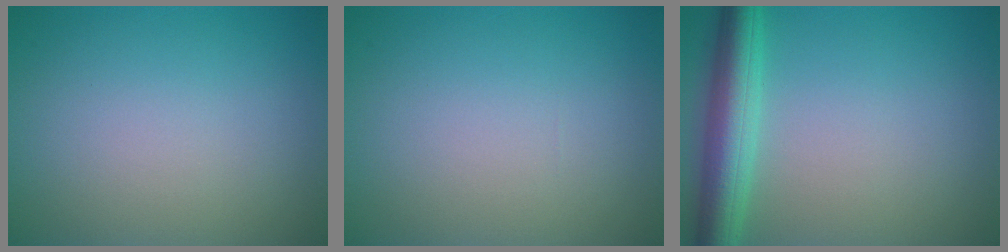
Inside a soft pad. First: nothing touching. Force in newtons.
{"total": 0.0}
{"total": 5.2, "press": 5.2, "slide": 0.2}